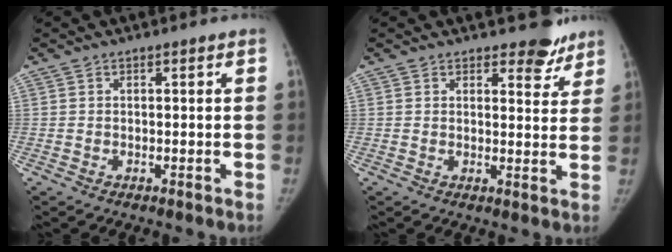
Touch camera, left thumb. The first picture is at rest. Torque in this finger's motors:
{"motor_torque": [0.55, -0.06, 0.54, -0.71, 0.05]}